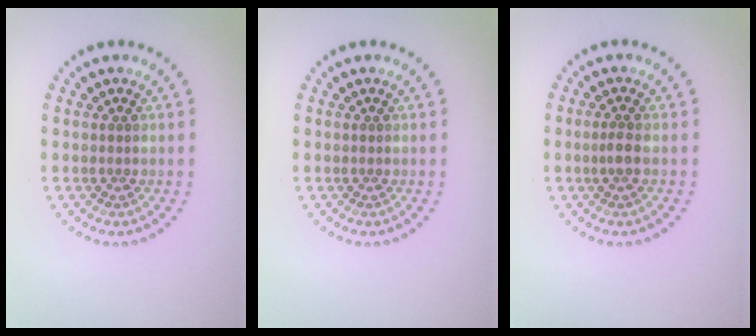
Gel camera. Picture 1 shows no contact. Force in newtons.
{"total": 0.0}
{"total": 1.3, "press": 1.1, "slide": 0.7}